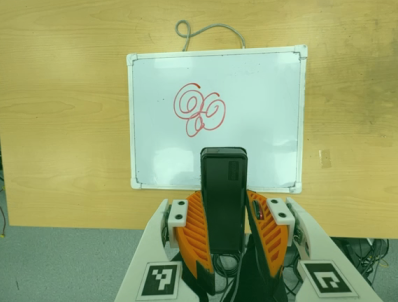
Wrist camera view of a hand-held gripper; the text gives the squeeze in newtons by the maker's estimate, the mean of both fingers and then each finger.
{"total": 4.5, "left": 3.2, "right": 5.8}